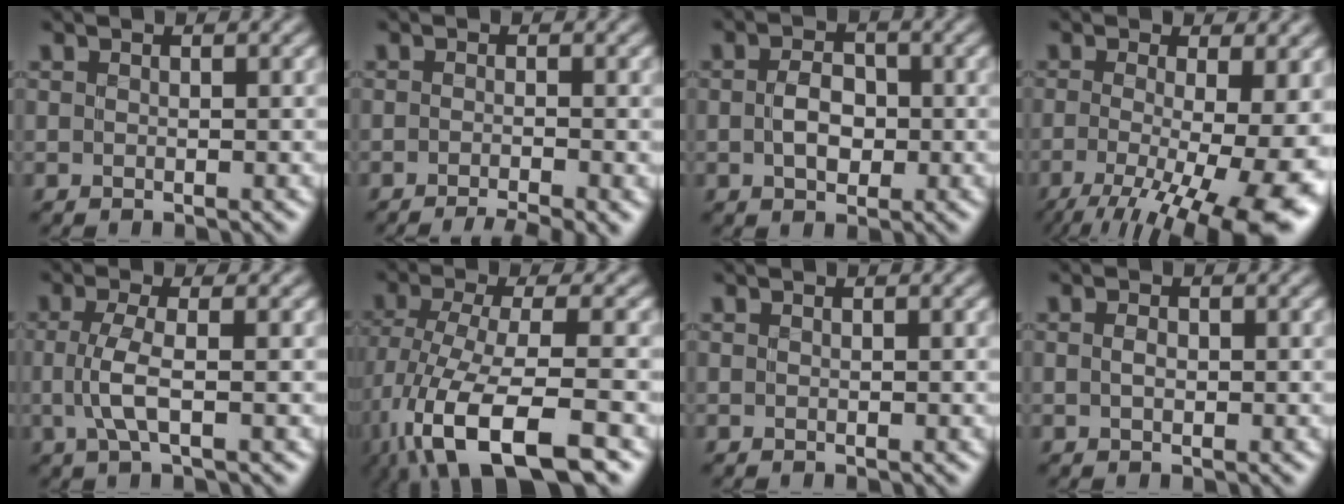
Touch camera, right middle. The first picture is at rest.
{"total": 3.6, "force": [-1.7, 0.9, 3.1], "torque": [-0.028, -0.008, -0.029]}
{"total": 3.0, "force": [-0.5, 2.1, 2.1], "torque": [-0.044, -0.004, -0.009]}
{"total": 14.4, "force": [-4.1, 4.8, 12.9], "torque": [-0.169, -0.030, -0.049]}
{"total": 3.1, "force": [-0.6, 0.8, 2.9], "torque": [-0.066, -0.004, -0.011]}
{"total": 11.0, "force": [-6.1, 3.4, 8.5], "torque": [-0.169, -0.017, -0.112]}
{"total": 0.0}
{"total": 0.9, "force": [-0.3, 0.7, 0.6], "torque": [-0.015, -0.003, -0.003]}